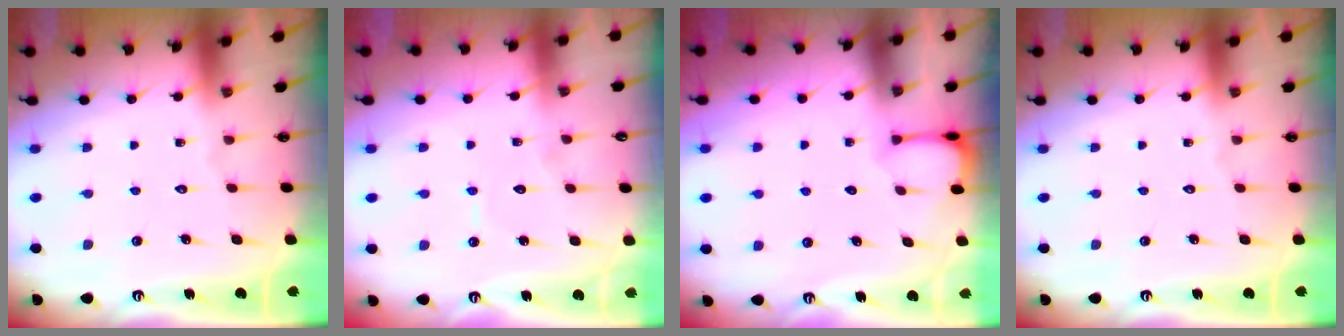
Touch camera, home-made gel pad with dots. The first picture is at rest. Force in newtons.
{"total": 4.5, "press": 4.5, "slide": 0.2}
{"total": 1.6, "press": 1.6, "slide": 0.1}
{"total": 0.0}